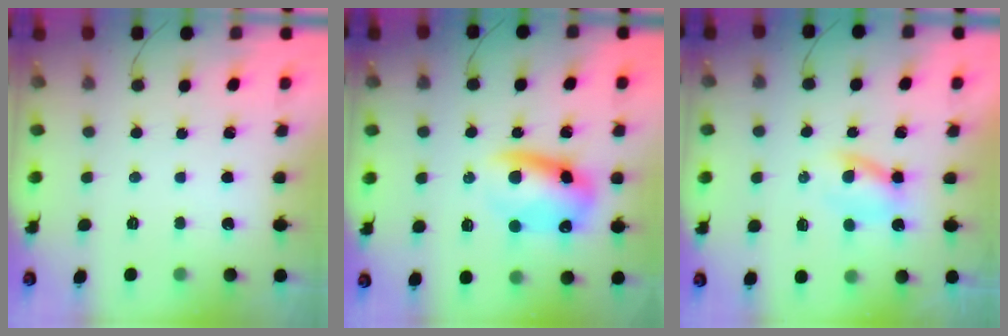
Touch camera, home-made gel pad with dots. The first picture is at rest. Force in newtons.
{"total": 10.4, "press": 10.2, "slide": 2.3}
{"total": 2.5, "press": 2.2, "slide": 1.2}